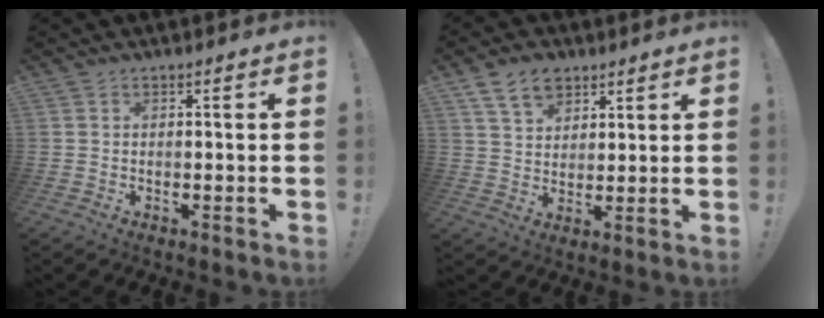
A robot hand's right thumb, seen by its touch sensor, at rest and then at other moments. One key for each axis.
{"total": 9.6, "fx": 5.9, "fy": 6.3, "fz": 4.1, "tx": -0.064, "ty": -0.022, "tz": 0.112}